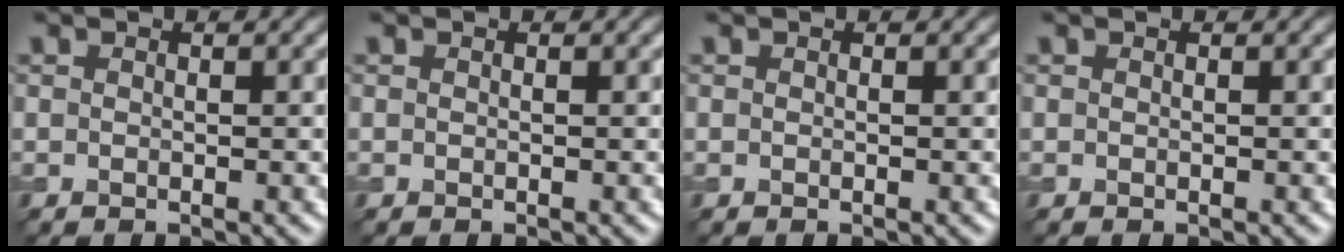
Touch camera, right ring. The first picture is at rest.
{"total": 0.0}
{"total": 0.0}
{"total": 0.0}